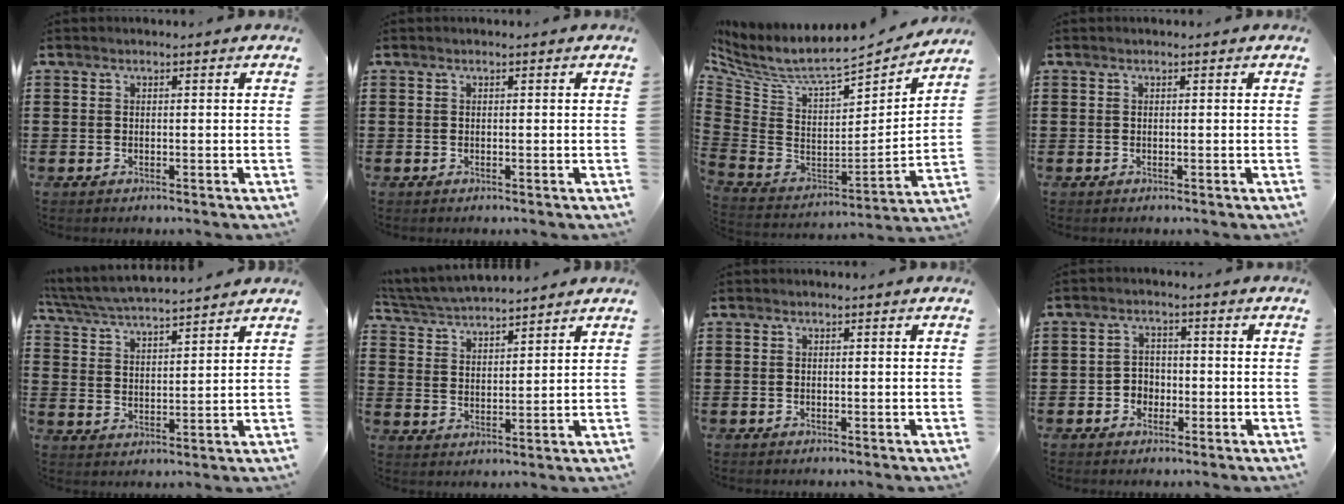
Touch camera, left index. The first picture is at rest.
{"total": 0.0}
{"total": 7.4, "force": [6.2, 1.5, 3.7], "torque": [-0.104, -0.056, 0.100]}
{"total": 0.0}
{"total": 5.2, "force": [4.9, 0.0, 1.4], "torque": [-0.050, -0.027, 0.084]}
{"total": 4.9, "force": [4.8, 0.2, 0.8], "torque": [-0.038, -0.022, 0.086]}
{"total": 0.0}
{"total": 2.7, "force": [-1.2, 2.2, 0.9], "torque": [-0.024, 0.005, -0.029]}